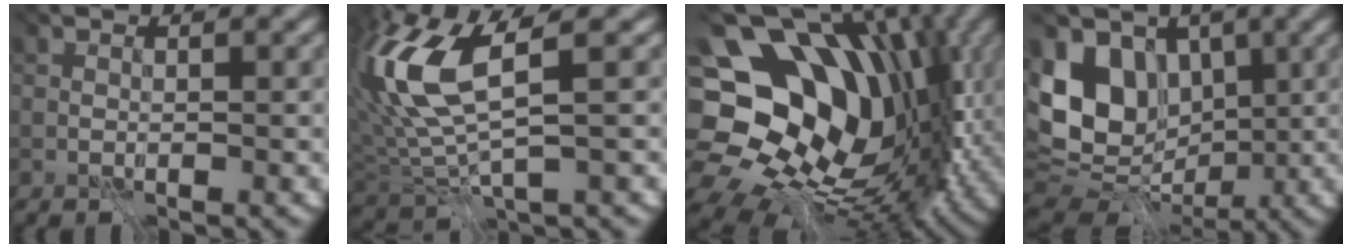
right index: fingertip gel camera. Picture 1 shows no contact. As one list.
[{"total": 7.7, "force": [0.7, 1.9, 7.4], "torque": [-0.192, -0.006, 0.041]}, {"total": 18.2, "force": [1.8, 14.5, 10.8], "torque": [-0.190, -0.015, 0.070]}, {"total": 7.8, "force": [-0.1, 6.1, 4.8], "torque": [-0.103, -0.020, 0.015]}]